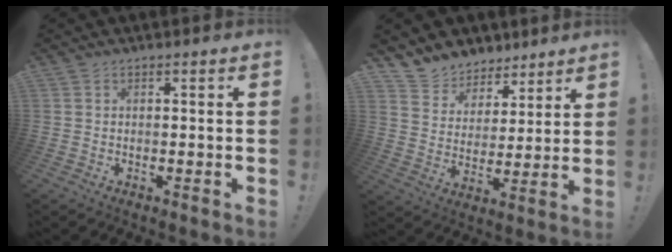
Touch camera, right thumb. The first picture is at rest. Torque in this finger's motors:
{"motor_torque": [-0.38, 0.46, -0.08, 0.30, 0.01]}